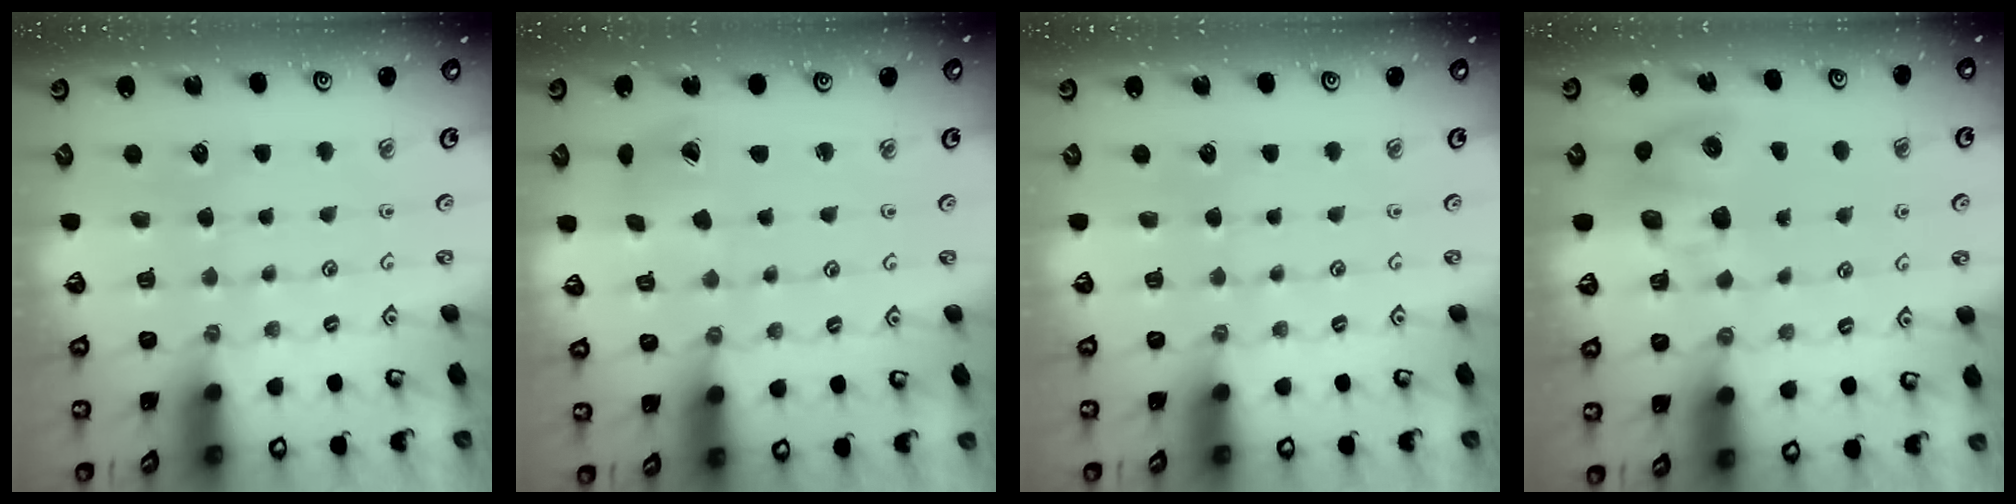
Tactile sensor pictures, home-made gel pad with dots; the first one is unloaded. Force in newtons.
{"total": 2.8, "press": 2.8, "slide": 0.4}
{"total": 0.0}
{"total": 8.1, "press": 8.0, "slide": 1.1}